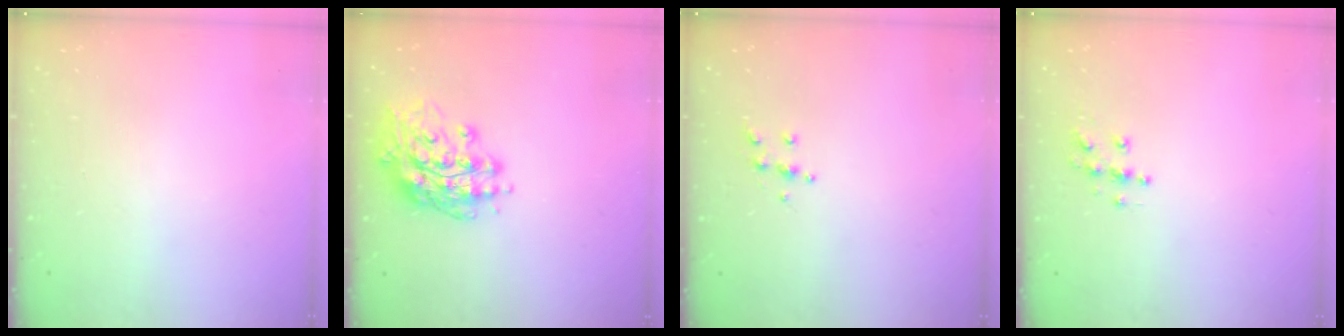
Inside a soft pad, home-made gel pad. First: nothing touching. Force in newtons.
{"total": 15.6, "press": 15.3, "slide": 3.5}
{"total": 4.5, "press": 4.5, "slide": 0.5}
{"total": 5.7, "press": 5.7, "slide": 0.4}